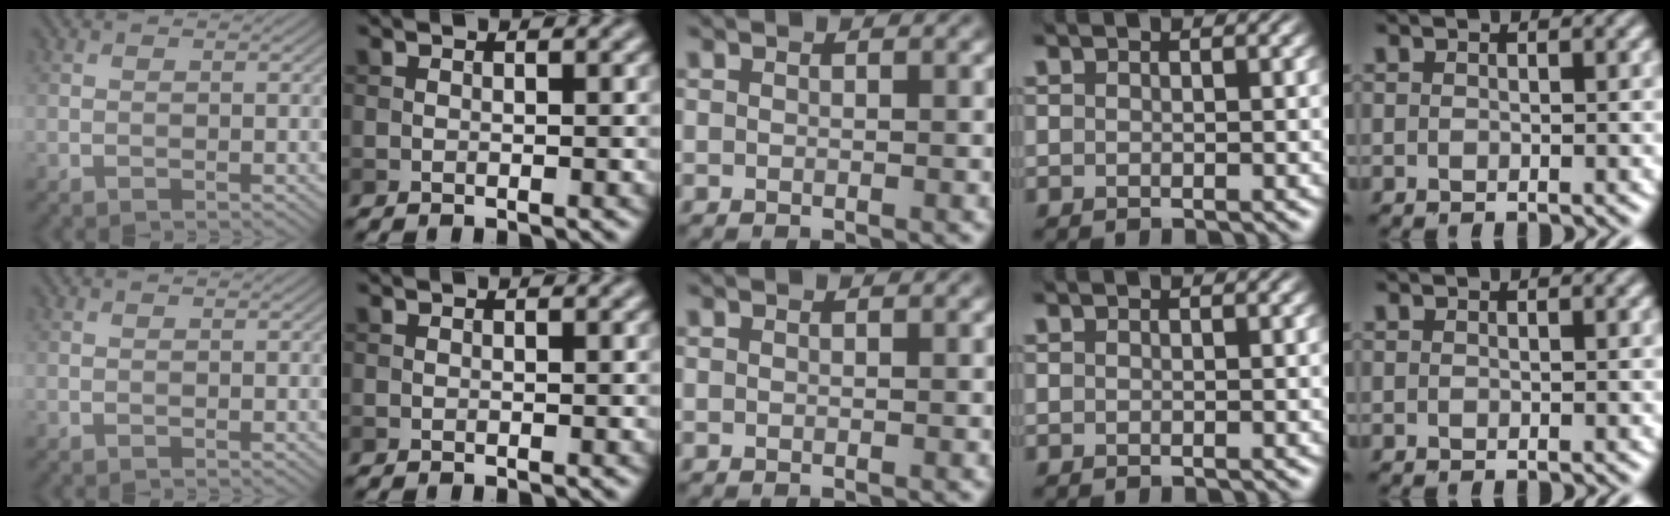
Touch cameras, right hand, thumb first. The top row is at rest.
{}